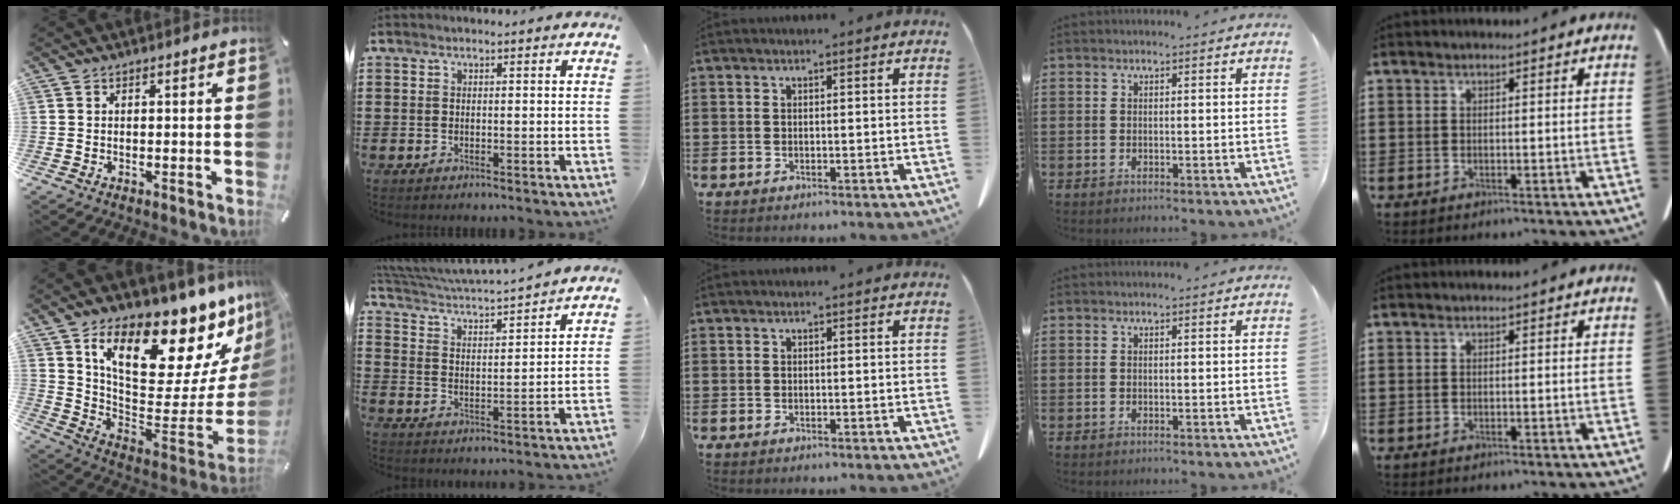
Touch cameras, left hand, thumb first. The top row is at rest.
{"thumb": {"total": 23.2, "force": [15.9, 8.9, 14.4], "torque": [-0.208, -0.116, 0.261]}, "index": {"total": 3.7, "force": [3.6, -0.1, 1.1], "torque": [-0.042, -0.032, 0.053]}}